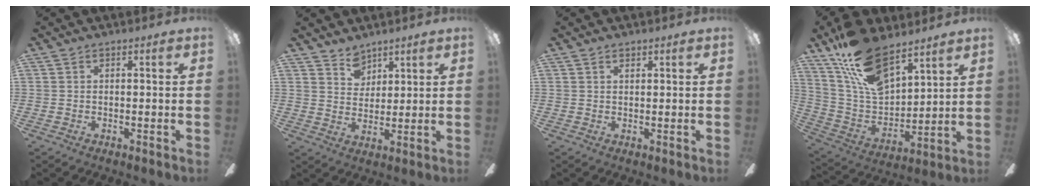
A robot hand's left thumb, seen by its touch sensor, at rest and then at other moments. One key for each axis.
{"total": 5.9, "fx": 4.8, "fy": 3.4, "fz": 0.4, "tx": -0.004, "ty": -0.026, "tz": 0.089}
{"total": 1.3, "fx": 0.8, "fy": 0.6, "fz": 0.9, "tx": -0.010, "ty": -0.003, "tz": 0.014}
{"total": 18.0, "fx": 12.5, "fy": 7.8, "fz": 10.5, "tx": -0.208, "ty": -0.068, "tz": 0.226}